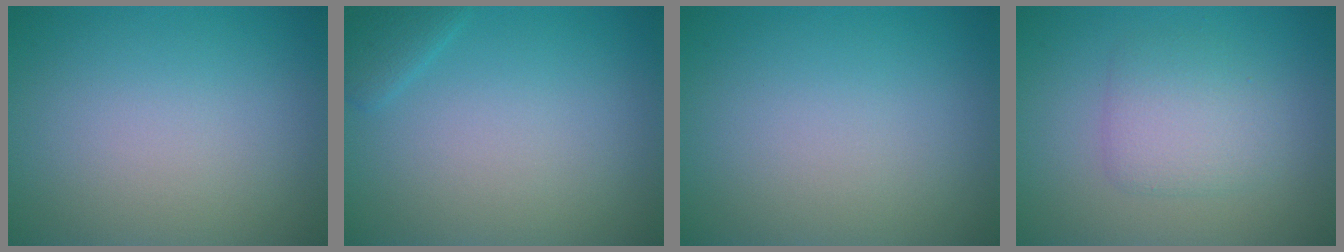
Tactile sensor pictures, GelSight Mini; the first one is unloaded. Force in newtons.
{"total": 1.4, "press": 1.4, "slide": 0.1}
{"total": 0.0}
{"total": 2.8, "press": 2.8, "slide": 0.1}